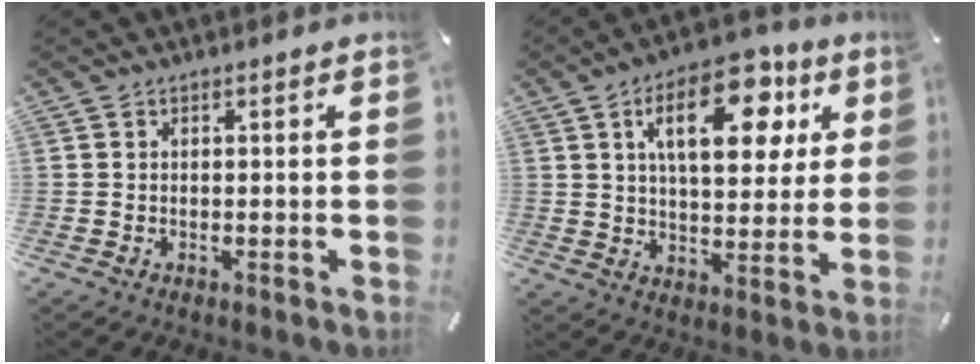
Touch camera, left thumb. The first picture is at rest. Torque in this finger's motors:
{"motor_torque": [2.04, 2.03, 1.44, -1.33, 0.49]}